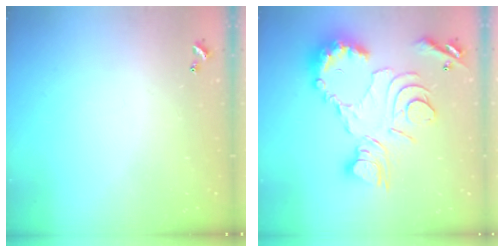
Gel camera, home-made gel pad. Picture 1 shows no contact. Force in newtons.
{"total": 18.4, "press": 18.3, "slide": 1.7}